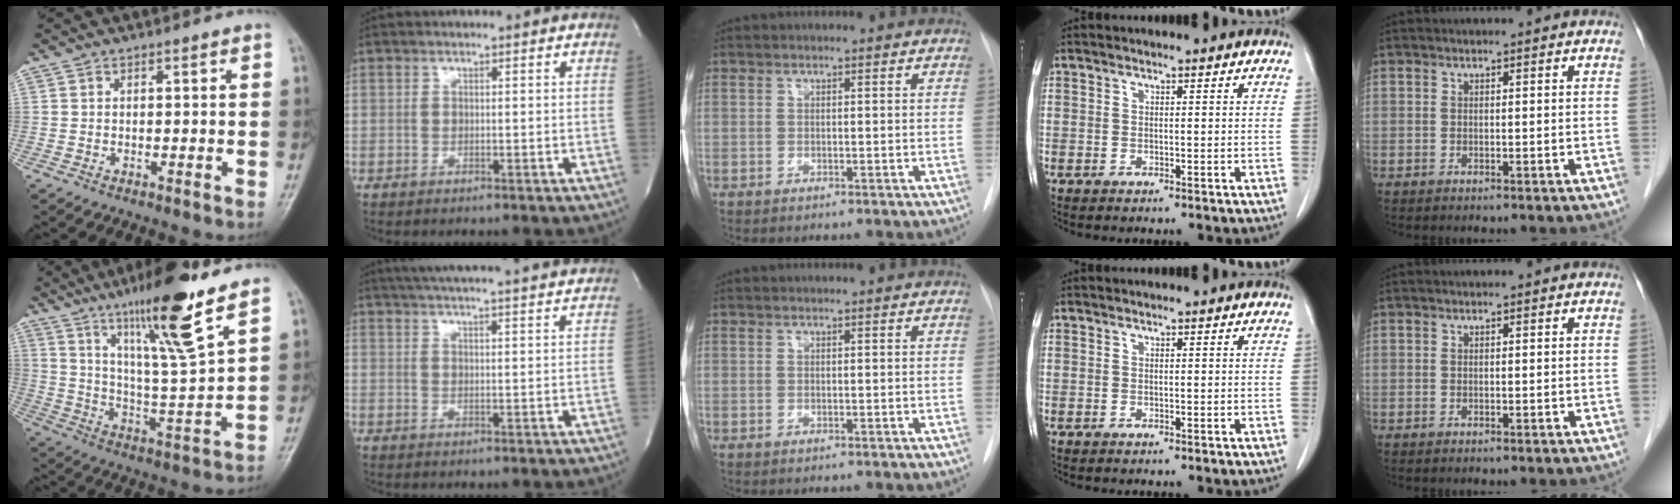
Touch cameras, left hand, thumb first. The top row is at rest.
{"thumb": {"total": 17.0, "force": [10.9, 1.1, 13.0], "torque": [-0.215, -0.059, 0.188]}, "index": {"total": 20.7, "force": [18.8, 0.6, 8.5], "torque": [-0.143, 0.009, 0.247]}}